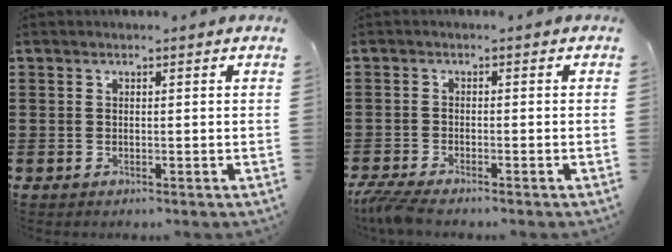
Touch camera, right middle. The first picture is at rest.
{"total": 2.9, "force": [-2.5, 0.1, 1.4], "torque": [-0.045, -0.012, -0.053]}